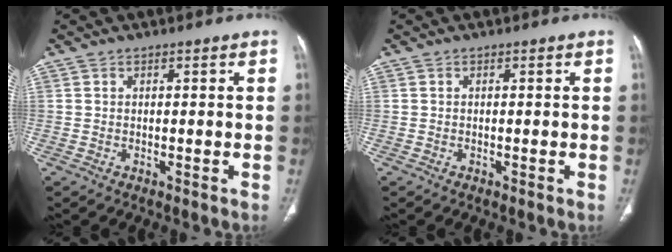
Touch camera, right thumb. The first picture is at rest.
{"total": 0.0}